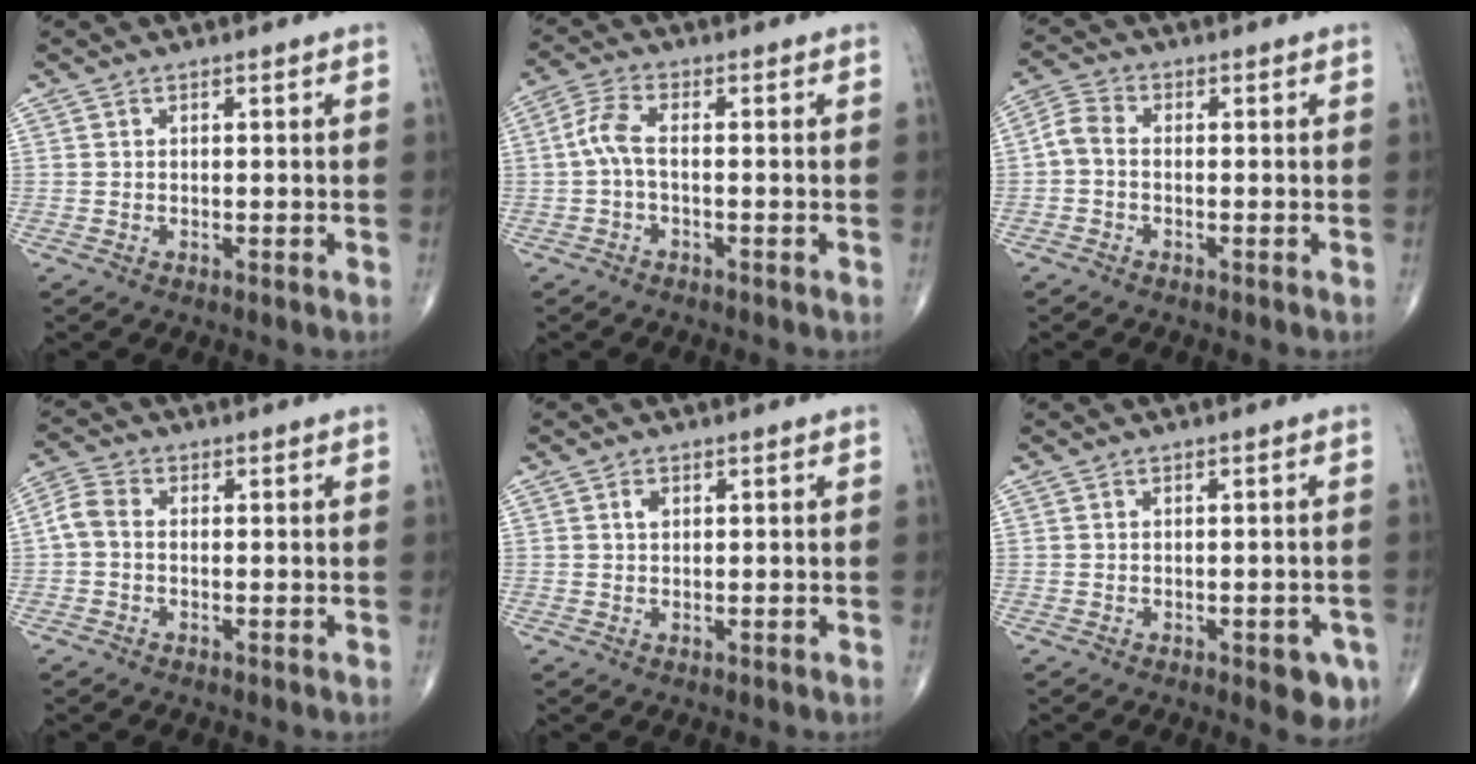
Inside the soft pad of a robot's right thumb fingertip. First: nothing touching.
{"total": 4.6, "force": [-0.6, 1.6, 4.2], "torque": [-0.101, 0.016, -0.019]}
{"total": 3.7, "force": [-0.8, 2.4, 2.8], "torque": [-0.059, 0.013, -0.028]}
{"total": 3.9, "force": [-0.5, 2.6, 2.8], "torque": [-0.063, 0.012, -0.021]}
{"total": 1.3, "force": [0.4, 0.8, 0.9], "torque": [-0.014, 0.002, 0.006]}
{"total": 4.9, "force": [-2.3, 2.1, 3.8], "torque": [-0.027, 0.004, -0.022]}